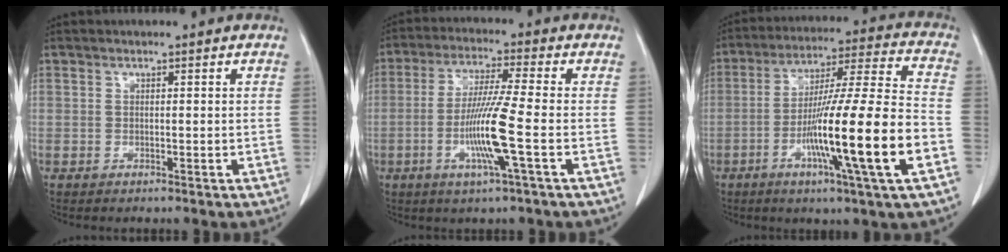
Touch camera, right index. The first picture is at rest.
{"total": 9.9, "force": [-2.6, -0.9, 9.5], "torque": [-0.189, -0.014, -0.055]}
{"total": 19.1, "force": [-6.1, -0.7, 18.1], "torque": [-0.308, -0.011, -0.107]}